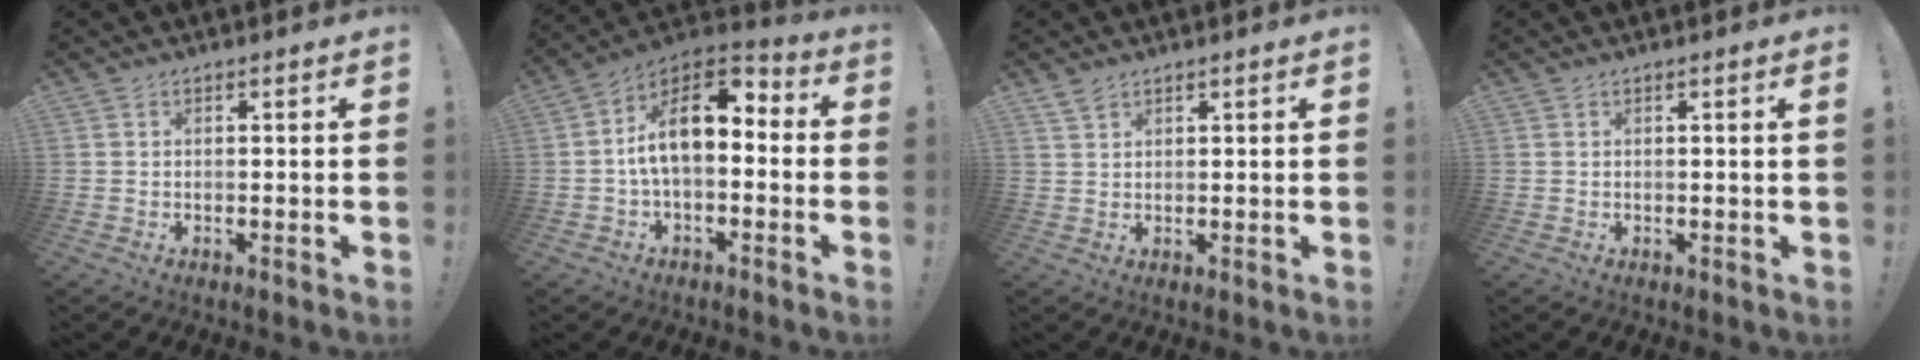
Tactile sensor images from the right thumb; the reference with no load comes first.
{"total": 14.0, "force": [1.6, 7.4, 11.8], "torque": [-0.208, 0.005, 0.029]}
{"total": 2.4, "force": [2.0, 1.0, 0.8], "torque": [-0.006, -0.012, 0.036]}
{"total": 0.9, "force": [0.3, -0.4, 0.7], "torque": [-0.006, -0.005, 0.002]}